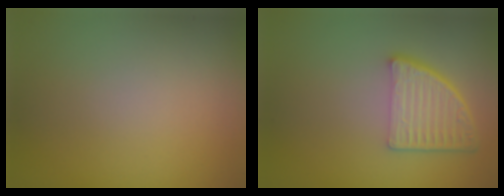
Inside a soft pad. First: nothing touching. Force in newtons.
{"total": 5.1, "press": 3.7, "slide": 3.5}